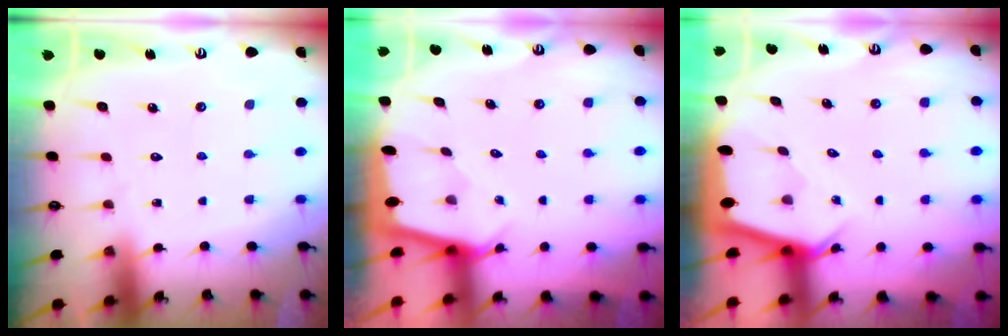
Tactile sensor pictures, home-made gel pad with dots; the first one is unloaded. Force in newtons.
{"total": 1.5, "press": 1.5, "slide": 0.2}
{"total": 2.6, "press": 2.6, "slide": 0.2}